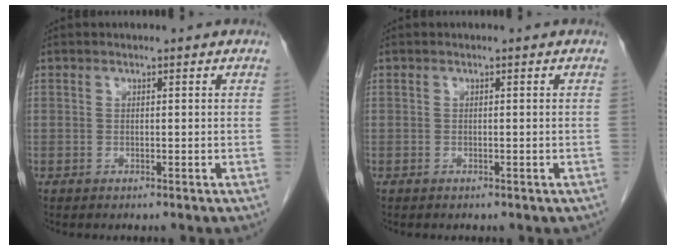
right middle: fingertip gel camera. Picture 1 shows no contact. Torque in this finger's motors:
{"motor_torque": [-0.01, -0.04, -0.05, -0.02]}